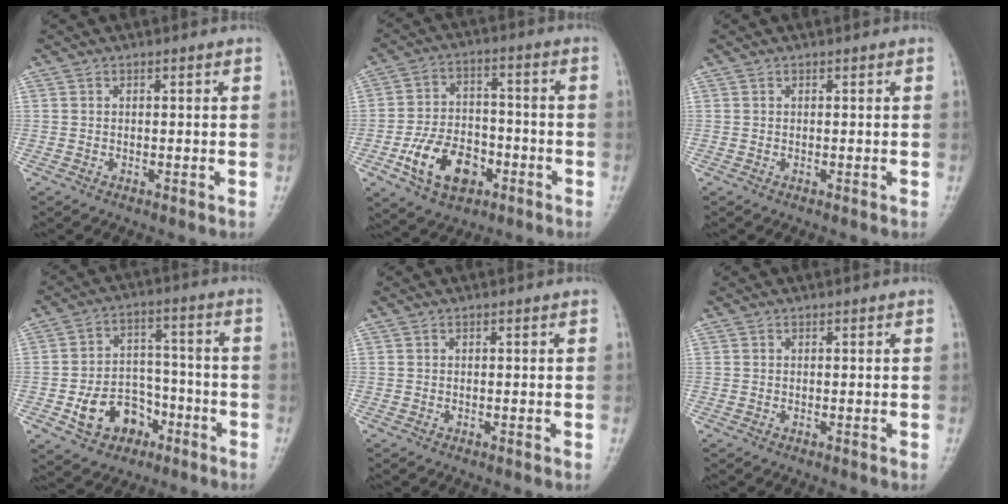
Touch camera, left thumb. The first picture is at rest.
{"total": 12.8, "force": [-5.4, 8.3, 8.1], "torque": [-0.119, 0.029, -0.093]}
{"total": 0.0}
{"total": 11.4, "force": [-5.1, 8.6, 5.4], "torque": [-0.057, 0.048, -0.078]}
{"total": 0.0}
{"total": 0.0}